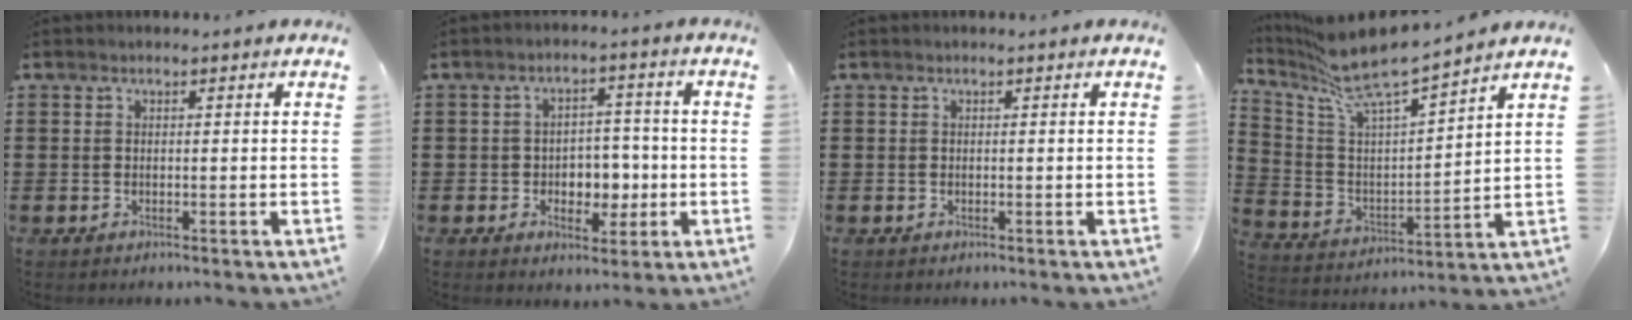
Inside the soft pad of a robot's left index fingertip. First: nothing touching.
{"total": 5.0, "force": [-1.0, 4.1, 2.6], "torque": [-0.046, 0.007, -0.025]}
{"total": 0.0}
{"total": 9.1, "force": [7.9, 0.9, 4.4], "torque": [-0.122, -0.052, 0.133]}